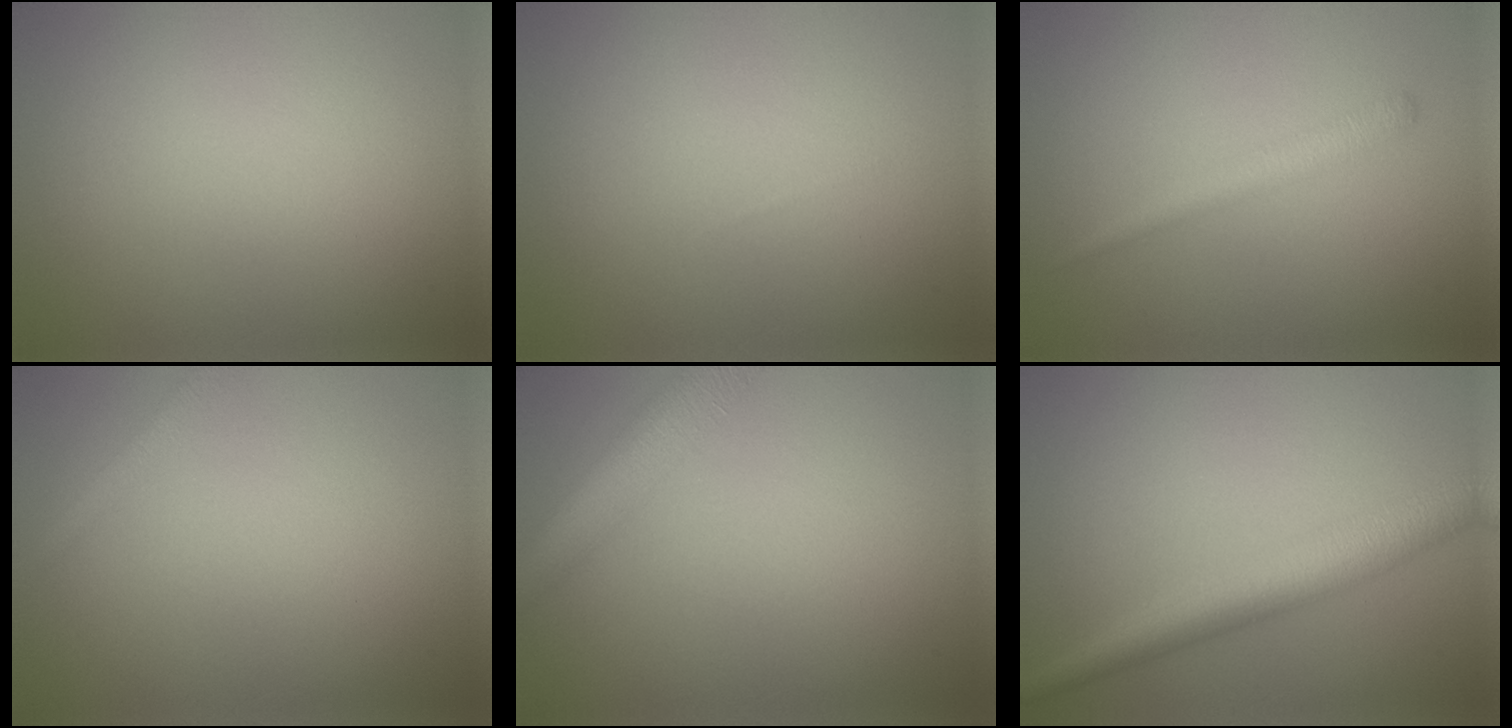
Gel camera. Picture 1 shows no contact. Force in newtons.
{"total": 0.0}
{"total": 1.8, "press": 1.8, "slide": 0.0}
{"total": 1.7, "press": 1.7, "slide": 0.1}
{"total": 5.0, "press": 4.9, "slide": 0.2}
{"total": 5.0, "press": 5.0, "slide": 0.2}